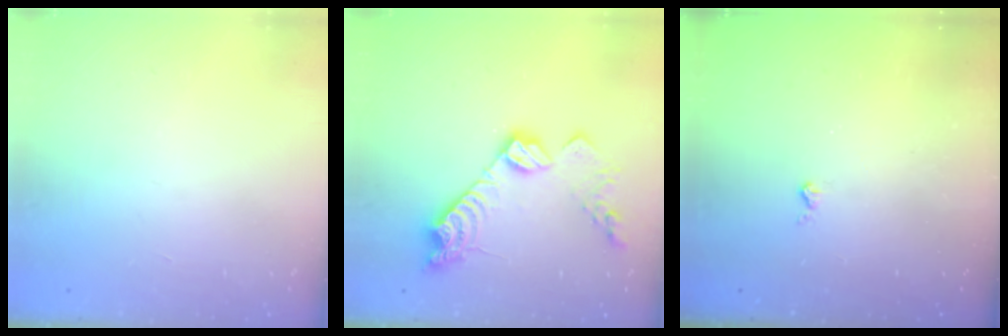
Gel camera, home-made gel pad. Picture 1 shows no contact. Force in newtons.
{"total": 14.8, "press": 14.8, "slide": 0.8}
{"total": 2.0, "press": 2.0, "slide": 0.4}